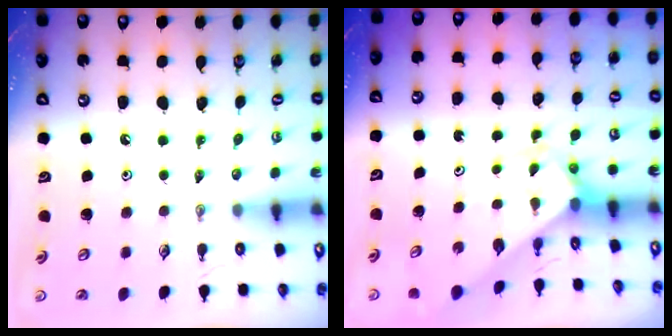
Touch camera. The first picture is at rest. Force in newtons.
{"total": 2.7, "press": 2.7, "slide": 0.1}